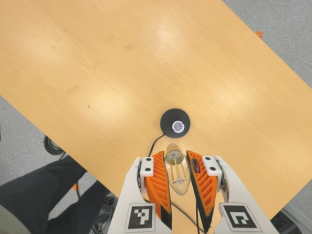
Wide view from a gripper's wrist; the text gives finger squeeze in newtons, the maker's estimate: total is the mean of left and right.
{"total": 19.2, "left": 21.3, "right": 17.1}